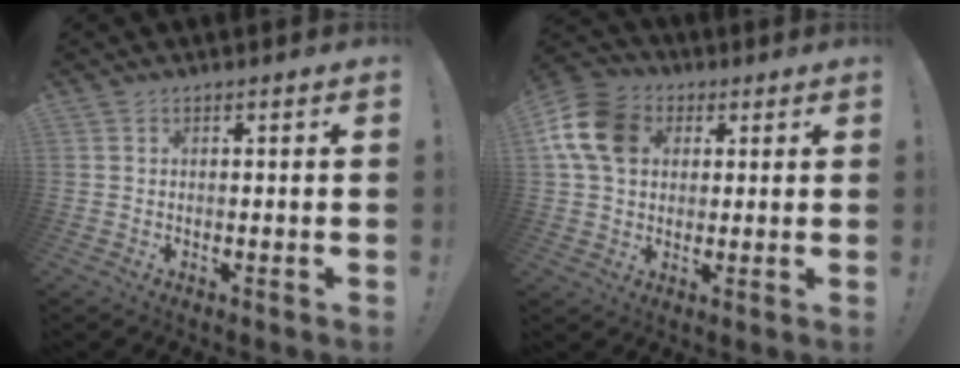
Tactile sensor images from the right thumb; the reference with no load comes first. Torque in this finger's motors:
{"motor_torque": [1.07, 1.08, 0.59, -0.34, 0.05]}